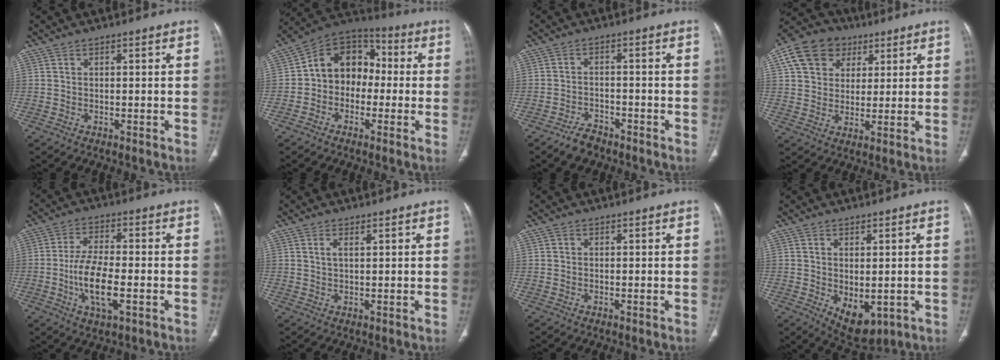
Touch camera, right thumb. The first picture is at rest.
{"total": 12.2, "force": [-0.6, 9.9, 7.2], "torque": [-0.073, 0.046, -0.029]}
{"total": 3.9, "force": [-3.1, 1.9, 1.2], "torque": [-0.023, 0.018, -0.051]}
{"total": 13.1, "force": [5.5, 10.4, 5.8], "torque": [-0.089, 0.005, 0.091]}
{"total": 10.0, "force": [-2.5, 3.9, 8.9], "torque": [-0.175, 0.007, -0.045]}
{"total": 1.8, "force": [1.0, 0.7, 1.4], "torque": [-0.030, -0.002, 0.022]}
{"total": 0.7, "force": [0.2, 0.6, 0.2], "torque": [0.001, 0.001, 0.004]}
{"total": 7.1, "force": [-1.3, 4.0, 5.8], "torque": [-0.076, -0.010, 0.003]}